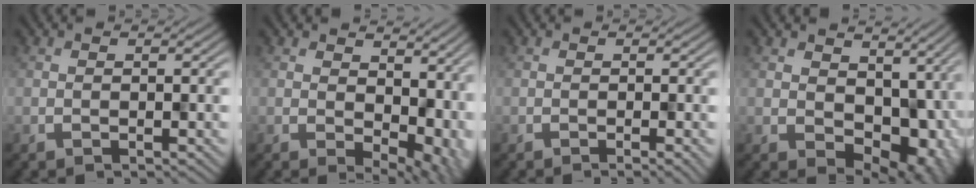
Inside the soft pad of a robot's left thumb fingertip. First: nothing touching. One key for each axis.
{"total": 9.5, "fx": 0.5, "fy": 6.3, "fz": 7.1, "tx": -0.078, "ty": -0.035, "tz": 0.036}
{"total": 1.9, "fx": -1.0, "fy": 0.3, "fz": 1.6, "tx": -0.024, "ty": 0.005, "tz": -0.016}
{"total": 8.9, "fx": 1.1, "fy": 6.6, "fz": 5.8, "tx": -0.072, "ty": -0.031, "tz": 0.031}